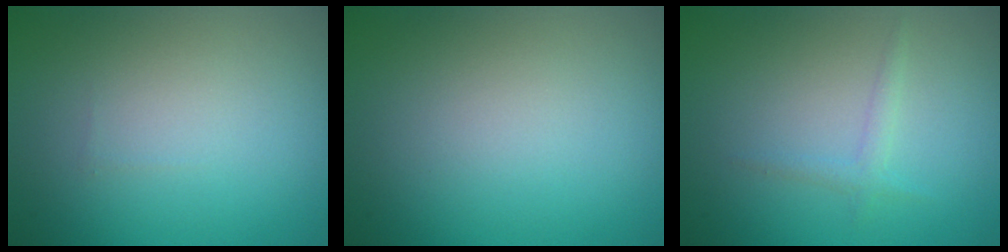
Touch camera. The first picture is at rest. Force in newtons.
{"total": 0.0}
{"total": 1.1, "press": 1.1, "slide": 0.1}